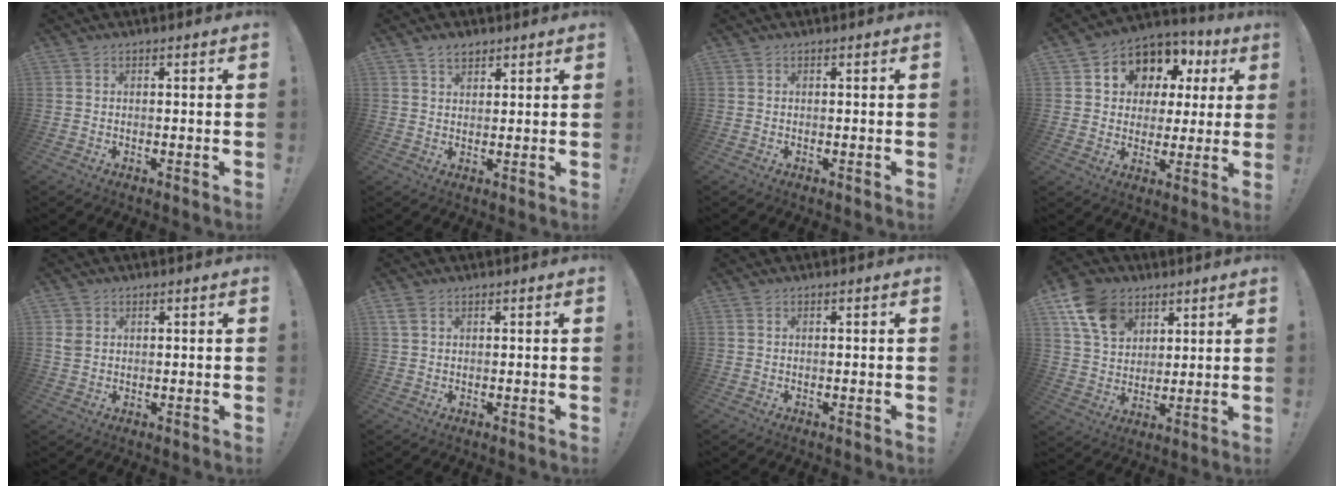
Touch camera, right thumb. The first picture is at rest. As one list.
[{"total": 3.6, "force": [2.6, 2.1, 1.5], "torque": [-0.022, -0.010, 0.047]}, {"total": 0.0}, {"total": 9.5, "force": [4.3, 7.8, 3.2], "torque": [-0.047, -0.040, 0.087]}, {"total": 2.7, "force": [1.3, 2.0, 1.3], "torque": [-0.022, 0.000, 0.026]}, {"total": 2.3, "force": [1.3, 1.2, 1.5], "torque": [-0.031, 0.002, 0.025]}, {"total": 0.0}, {"total": 13.8, "force": [7.2, 9.7, 6.6], "torque": [-0.117, -0.024, 0.144]}]